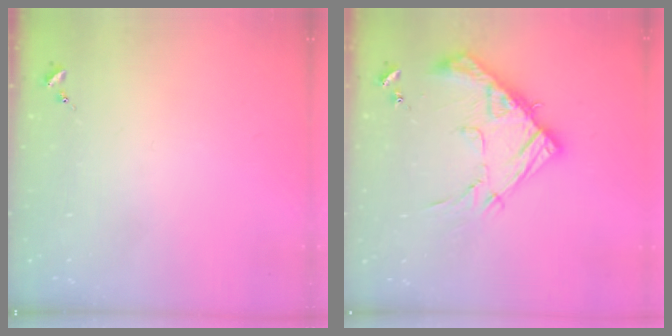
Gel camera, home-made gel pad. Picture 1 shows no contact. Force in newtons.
{"total": 15.9, "press": 15.9, "slide": 1.2}